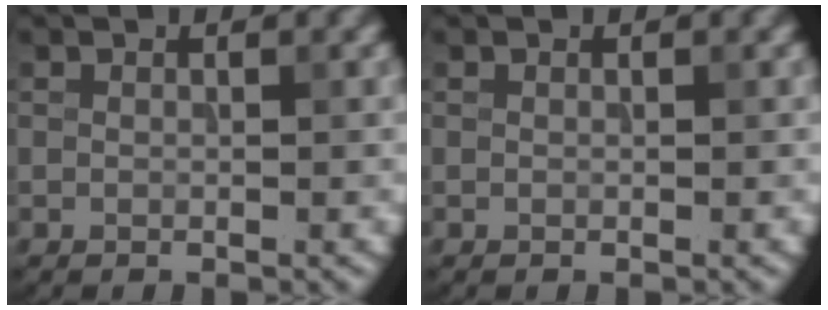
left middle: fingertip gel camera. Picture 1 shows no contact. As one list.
[{"total": 0.0}]